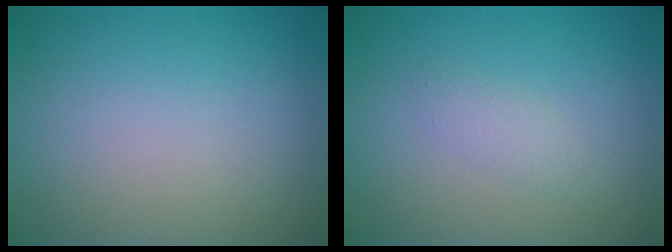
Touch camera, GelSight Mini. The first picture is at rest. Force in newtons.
{"total": 1.2, "press": 1.2, "slide": 0.0}